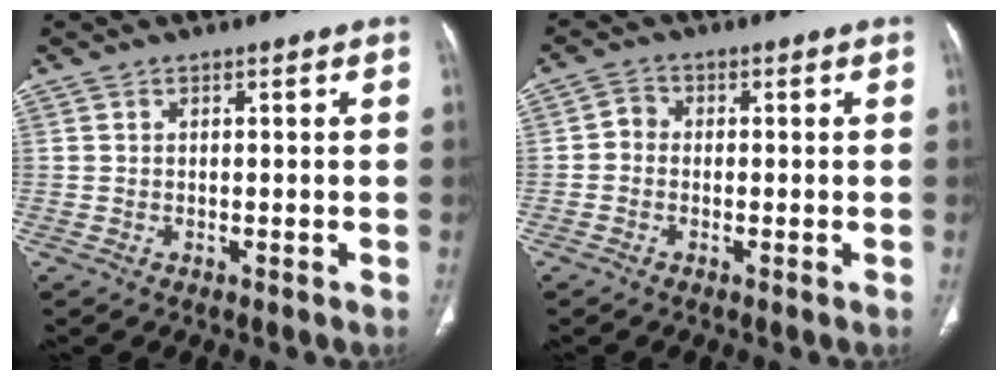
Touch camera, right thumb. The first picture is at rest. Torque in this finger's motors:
{"motor_torque": [-0.35, 0.26, 0.25, -0.24, 0.08]}